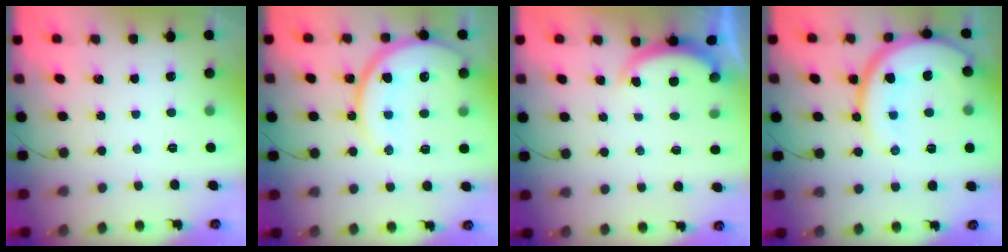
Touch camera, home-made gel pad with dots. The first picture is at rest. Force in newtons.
{"total": 15.4, "press": 15.3, "slide": 1.6}
{"total": 2.2, "press": 2.2, "slide": 0.5}
{"total": 18.7, "press": 18.6, "slide": 2.1}